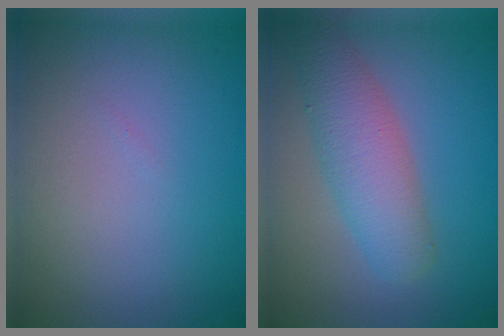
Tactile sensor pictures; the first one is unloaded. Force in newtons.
{"total": 4.8, "press": 4.8, "slide": 0.2}